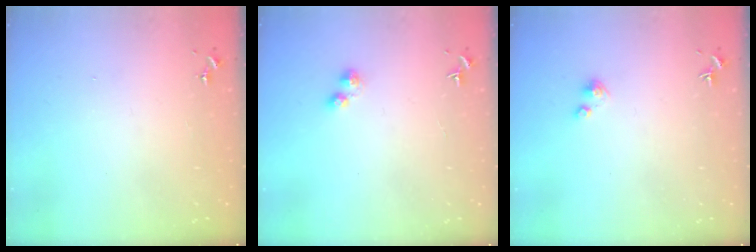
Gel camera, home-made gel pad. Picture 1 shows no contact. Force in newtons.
{"total": 2.5, "press": 2.5, "slide": 0.4}
{"total": 2.8, "press": 2.8, "slide": 0.3}